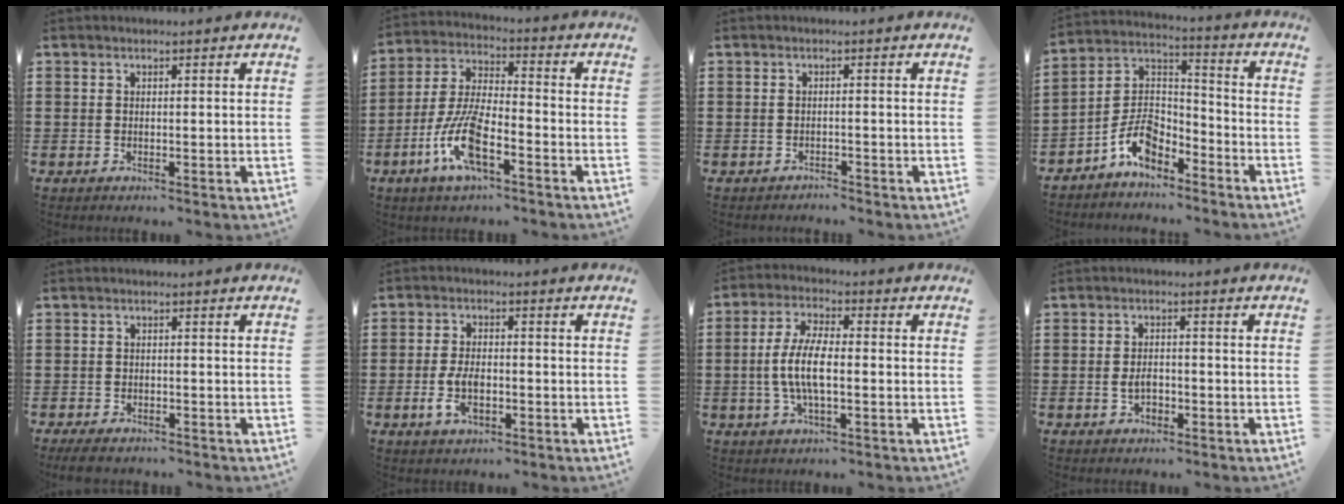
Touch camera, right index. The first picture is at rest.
{"total": 9.8, "force": [-4.5, 3.0, 8.2], "torque": [-0.195, -0.012, -0.087]}
{"total": 1.1, "force": [-1.1, 0.1, 0.0], "torque": [-0.004, 0.003, -0.024]}
{"total": 7.3, "force": [-5.0, 3.8, 3.7], "torque": [-0.094, -0.003, -0.102]}
{"total": 1.7, "force": [-1.6, 0.4, 0.5], "torque": [-0.019, -0.003, -0.033]}
{"total": 4.8, "force": [-1.4, 2.4, 4.0], "torque": [-0.093, -0.004, -0.027]}
{"total": 7.3, "force": [-1.1, 2.3, 6.8], "torque": [-0.155, -0.011, -0.026]}
{"total": 2.5, "force": [-0.7, 1.4, 1.9], "torque": [-0.040, 0.000, -0.014]}